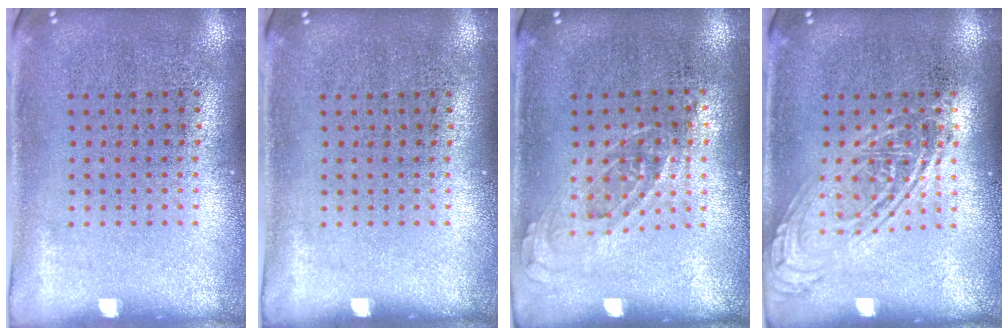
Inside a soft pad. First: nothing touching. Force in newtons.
{"total": 0.0}
{"total": 0.7, "press": 0.7, "slide": 0.3}
{"total": 2.6, "press": 2.6, "slide": 0.3}